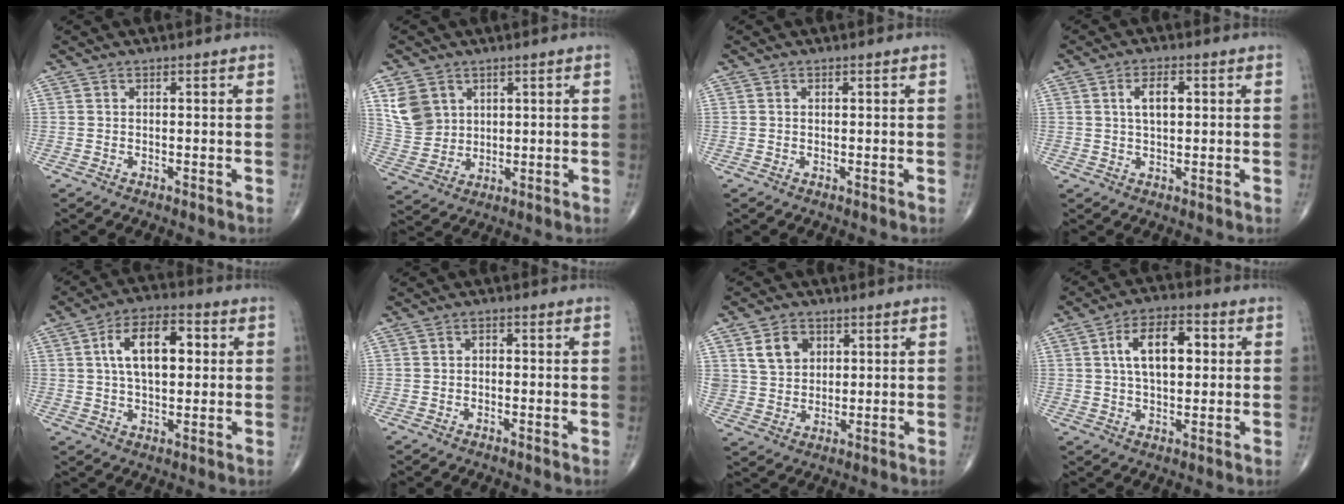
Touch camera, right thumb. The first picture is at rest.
{"total": 7.8, "force": [3.3, 6.2, 3.4], "torque": [-0.051, -0.013, 0.075]}
{"total": 0.0}
{"total": 4.8, "force": [1.2, 2.4, 4.0], "torque": [-0.068, 0.002, 0.020]}
{"total": 12.4, "force": [2.6, 6.7, 10.2], "torque": [-0.155, 0.012, 0.040]}
{"total": 1.3, "force": [-0.1, 1.0, 0.9], "torque": [-0.007, 0.007, -0.005]}
{"total": 7.6, "force": [3.1, 5.9, 3.6], "torque": [-0.042, -0.014, 0.062]}
{"total": 11.2, "force": [2.3, 6.0, 9.1], "torque": [-0.136, 0.012, 0.035]}